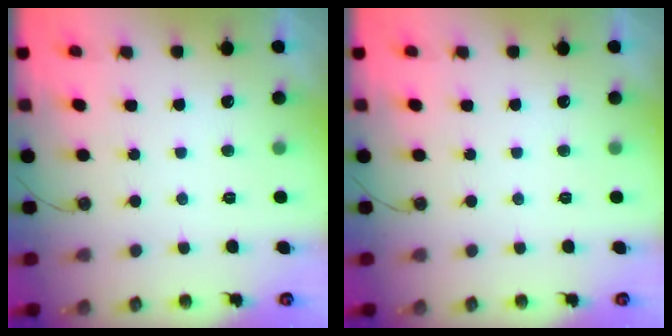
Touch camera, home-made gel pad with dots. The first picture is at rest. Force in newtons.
{"total": 0.0}